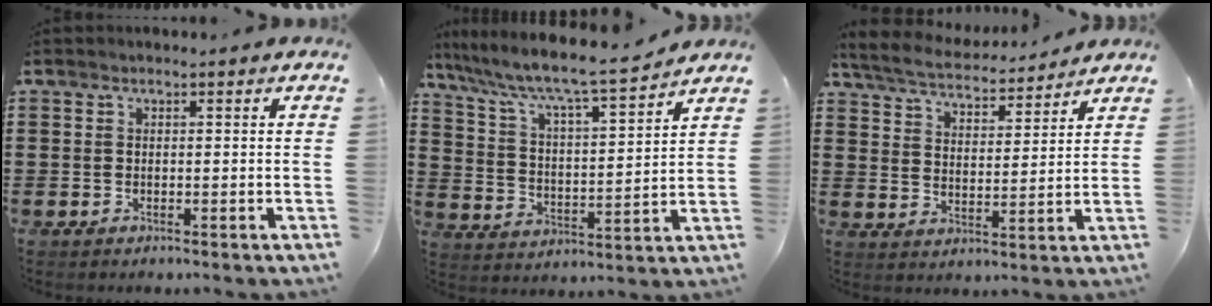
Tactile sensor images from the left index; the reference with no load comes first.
{"total": 6.3, "force": [5.4, 0.4, 3.2], "torque": [-0.087, -0.039, 0.083]}
{"total": 5.1, "force": [5.0, 0.3, 1.0], "torque": [-0.045, -0.031, 0.084]}